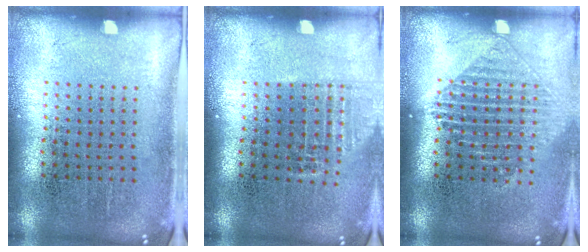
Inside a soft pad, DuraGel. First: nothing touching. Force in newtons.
{"total": 1.1, "press": 1.0, "slide": 0.5}
{"total": 1.3, "press": 1.2, "slide": 0.5}